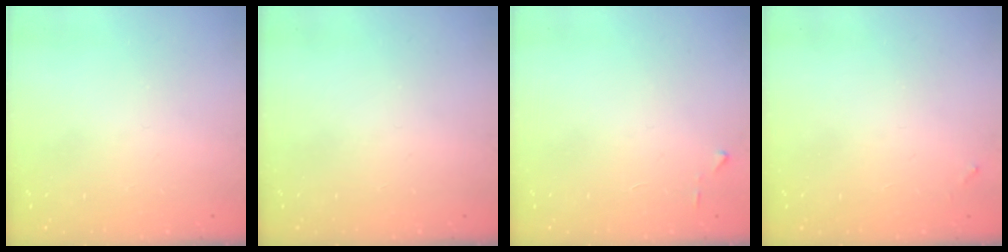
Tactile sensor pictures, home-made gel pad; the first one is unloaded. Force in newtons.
{"total": 0.0}
{"total": 3.7, "press": 3.7, "slide": 0.4}
{"total": 3.7, "press": 3.7, "slide": 0.2}